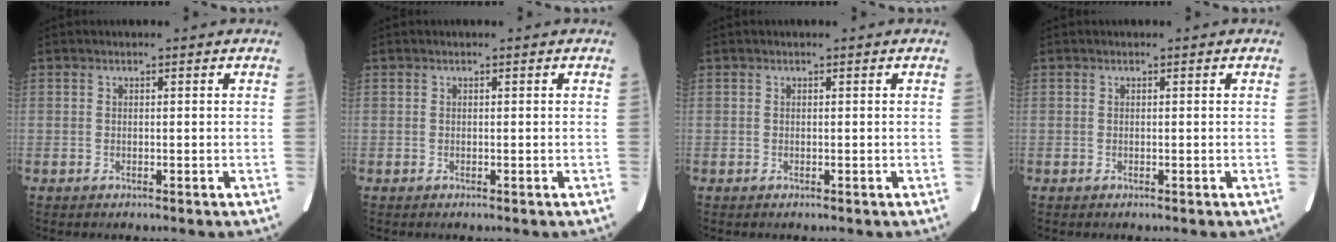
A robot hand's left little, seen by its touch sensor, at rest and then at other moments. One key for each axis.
{"total": 0.0}
{"total": 0.0}
{"total": 0.0}